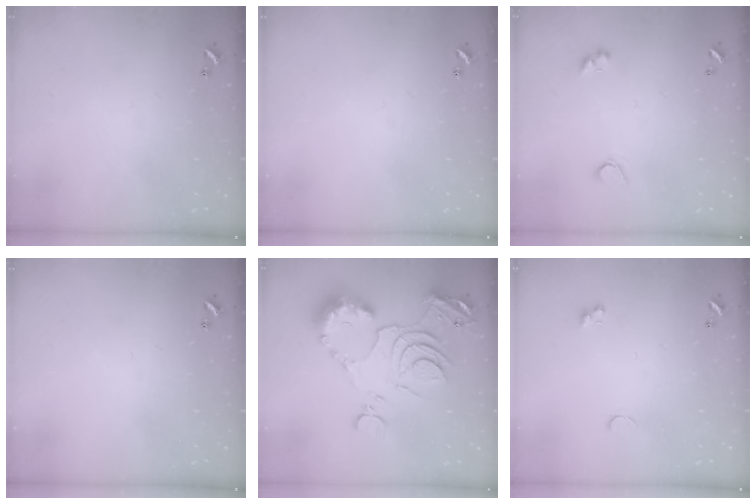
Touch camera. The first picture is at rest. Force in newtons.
{"total": 0.0}
{"total": 3.1, "press": 2.9, "slide": 1.0}
{"total": 0.0}
{"total": 15.1, "press": 15.0, "slide": 1.6}
{"total": 0.6, "press": 0.4, "slide": 0.4}